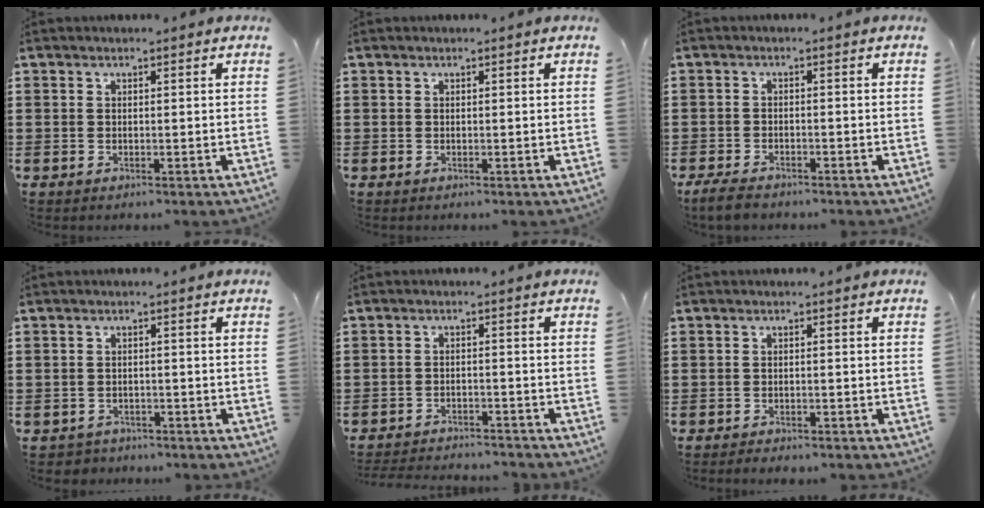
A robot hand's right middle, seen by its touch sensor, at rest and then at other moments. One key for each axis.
{"total": 0.0}
{"total": 2.5, "fx": -2.2, "fy": 0.7, "fz": 1.1, "tx": -0.035, "ty": -0.001, "tz": -0.049}
{"total": 1.3, "fx": -1.2, "fy": 0.5, "fz": -0.2, "tx": -0.002, "ty": 0.002, "tz": -0.030}
{"total": 2.9, "fx": -2.9, "fy": 0.2, "fz": 0.0, "tx": -0.005, "ty": 0.000, "tz": -0.062}
{"total": 1.1, "fx": -1.1, "fy": 0.1, "fz": 0.0, "tx": -0.004, "ty": 0.002, "tz": -0.023}